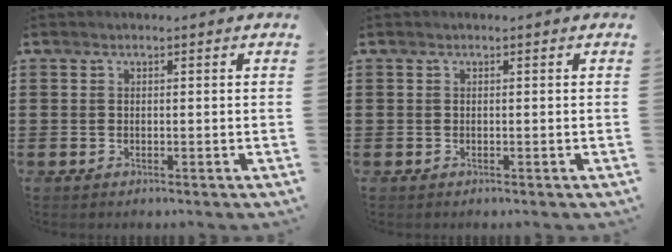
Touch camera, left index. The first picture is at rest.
{"total": 0.0}